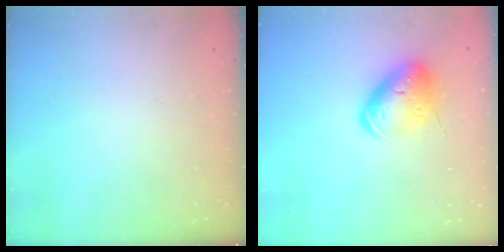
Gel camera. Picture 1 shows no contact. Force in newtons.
{"total": 12.9, "press": 12.7, "slide": 2.4}